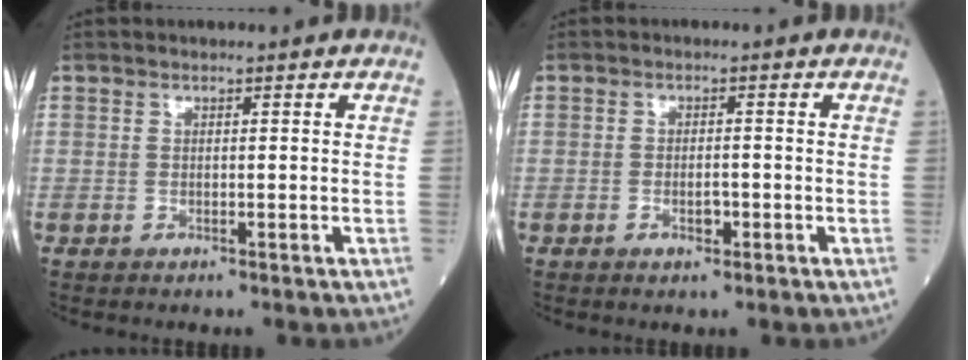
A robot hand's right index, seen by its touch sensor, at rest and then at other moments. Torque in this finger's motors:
{"motor_torque": [-0.27, -0.06, -0.01, 0.00]}